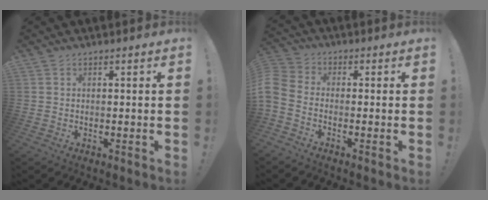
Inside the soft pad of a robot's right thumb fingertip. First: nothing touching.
{"total": 5.9, "force": [-2.7, 4.0, 3.4], "torque": [-0.089, 0.011, -0.047]}